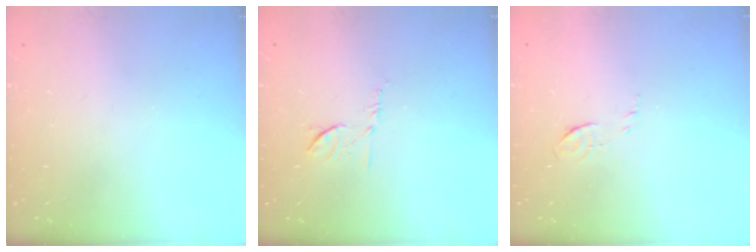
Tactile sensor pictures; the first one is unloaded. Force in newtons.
{"total": 6.6, "press": 6.5, "slide": 0.9}
{"total": 5.0, "press": 4.9, "slide": 1.2}